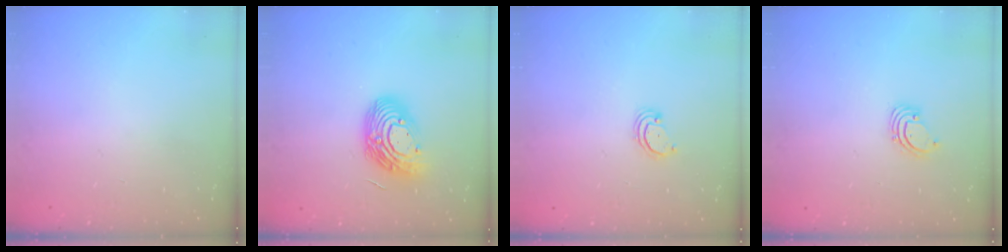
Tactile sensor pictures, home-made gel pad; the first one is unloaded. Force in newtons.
{"total": 14.2, "press": 14.1, "slide": 1.2}
{"total": 2.8, "press": 2.8, "slide": 0.3}
{"total": 1.4, "press": 1.4, "slide": 0.1}